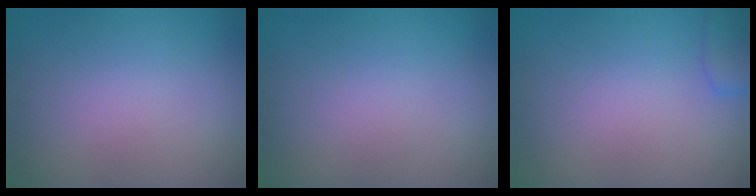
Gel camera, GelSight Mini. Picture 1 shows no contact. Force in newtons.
{"total": 0.0}
{"total": 2.2, "press": 2.2, "slide": 0.1}